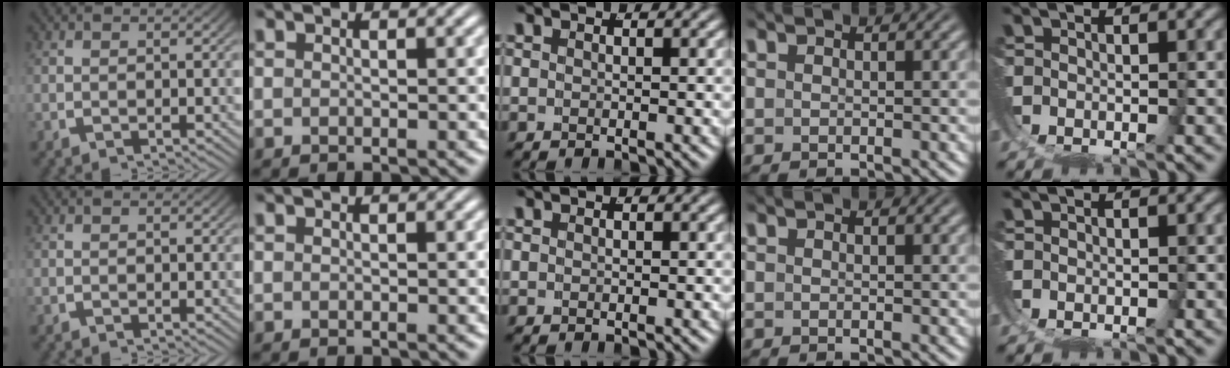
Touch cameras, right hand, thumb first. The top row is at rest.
{}